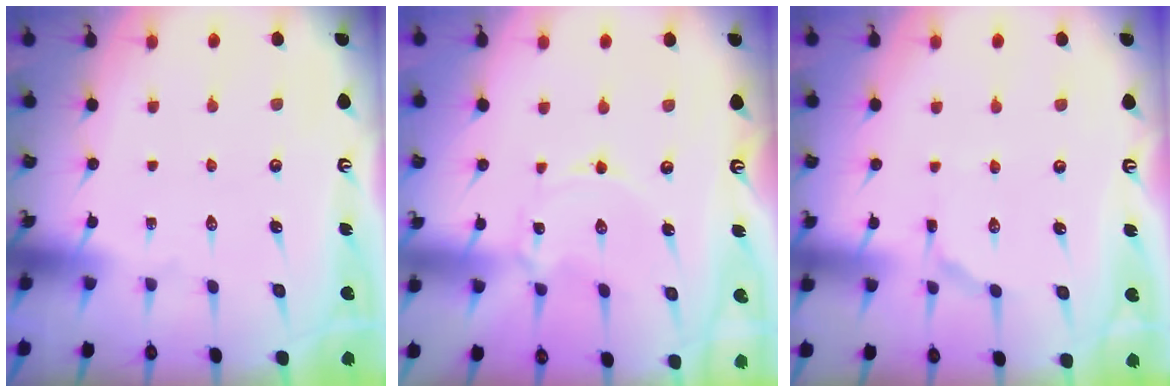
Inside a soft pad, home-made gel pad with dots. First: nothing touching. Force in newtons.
{"total": 1.7, "press": 1.7, "slide": 0.3}
{"total": 3.5, "press": 3.5, "slide": 0.4}